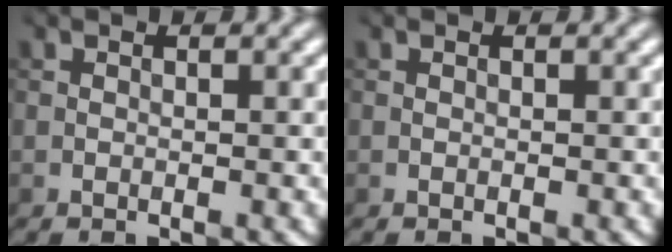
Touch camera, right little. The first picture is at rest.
{"total": 0.0}